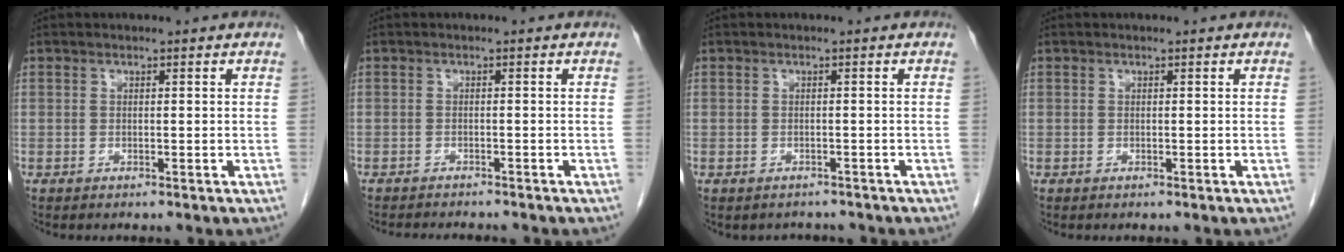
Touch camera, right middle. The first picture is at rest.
{"total": 5.2, "force": [-4.9, 0.7, 1.6], "torque": [-0.019, -0.009, -0.069]}
{"total": 1.9, "force": [-1.7, 0.9, -0.1], "torque": [-0.004, 0.000, -0.023]}
{"total": 0.0}